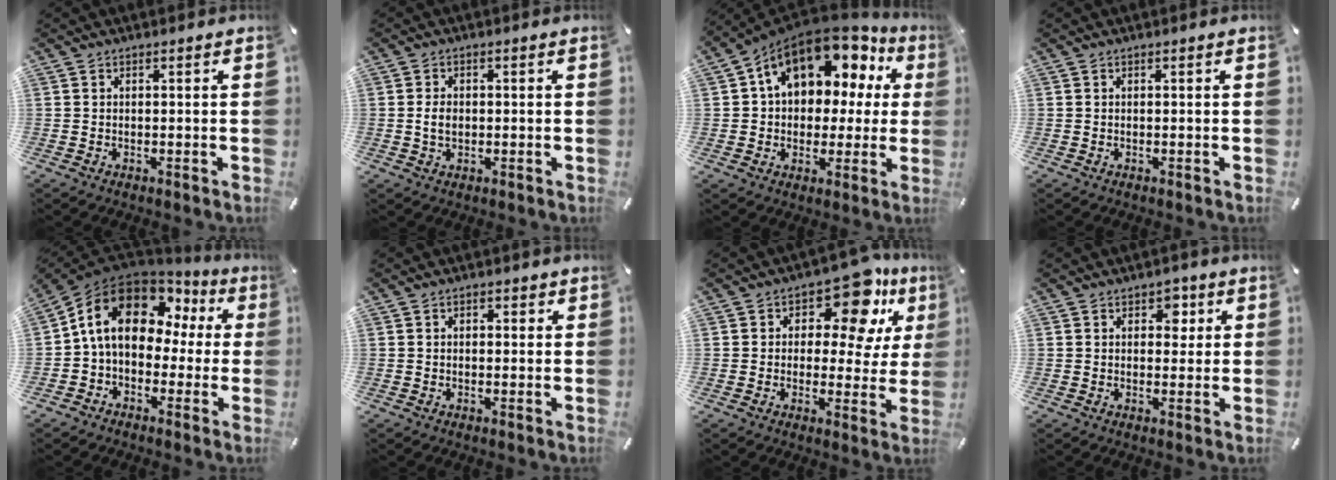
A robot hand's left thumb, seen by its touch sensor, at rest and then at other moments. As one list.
[{"total": 3.2, "force": [-0.1, 2.2, 2.3], "torque": [-0.051, 0.003, -0.005]}, {"total": 14.8, "force": [7.5, 9.7, 8.3], "torque": [-0.137, -0.045, 0.134]}, {"total": 0.0}, {"total": 15.0, "force": [5.0, 10.6, 9.4], "torque": [-0.174, -0.016, 0.088]}, {"total": 1.6, "force": [0.2, 1.2, 1.0], "torque": [-0.011, 0.005, 0.000]}, {"total": 13.9, "force": [7.5, 7.1, 9.2], "torque": [-0.127, -0.048, 0.127]}, {"total": 4.1, "force": [1.5, 3.0, 2.3], "torque": [-0.012, -0.008, 0.015]}]